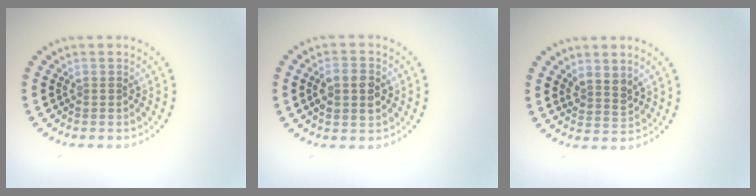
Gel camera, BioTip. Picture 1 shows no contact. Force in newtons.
{"total": 3.6, "press": 3.6, "slide": 0.2}
{"total": 2.0, "press": 1.7, "slide": 1.2}